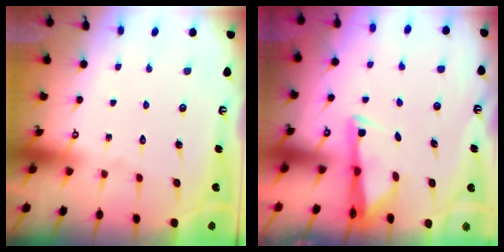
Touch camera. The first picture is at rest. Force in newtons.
{"total": 2.9, "press": 2.9, "slide": 0.4}